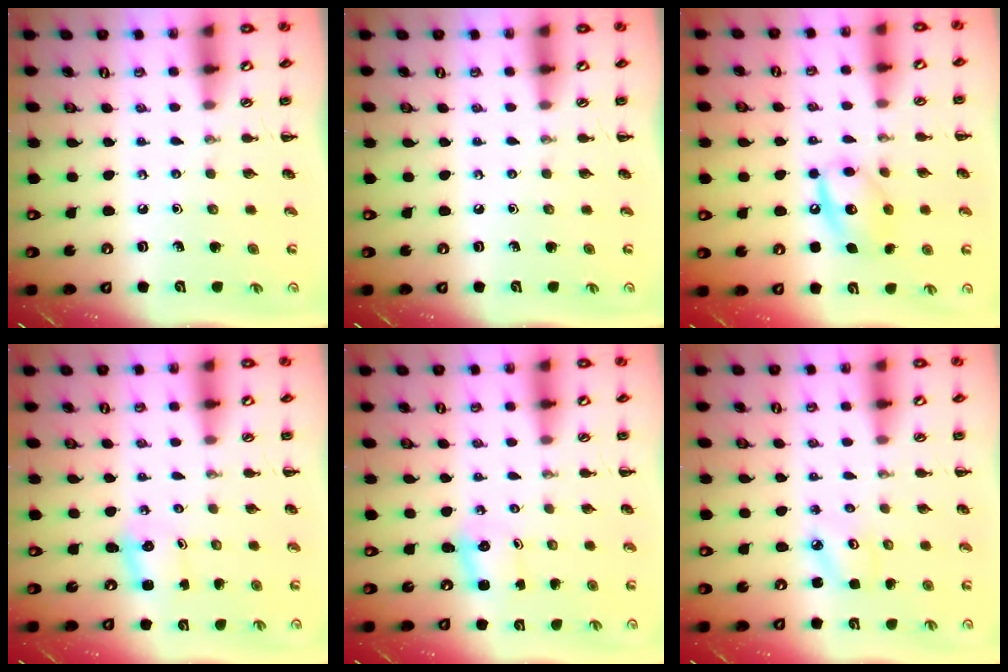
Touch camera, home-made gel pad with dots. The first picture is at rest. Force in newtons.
{"total": 0.0}
{"total": 11.9, "press": 11.8, "slide": 1.7}
{"total": 2.4, "press": 2.4, "slide": 0.6}
{"total": 2.4, "press": 2.4, "slide": 0.6}
{"total": 3.1, "press": 3.1, "slide": 0.5}